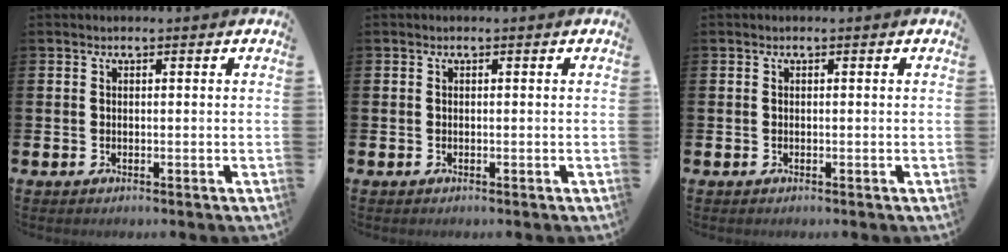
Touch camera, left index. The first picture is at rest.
{"total": 0.0}
{"total": 0.0}